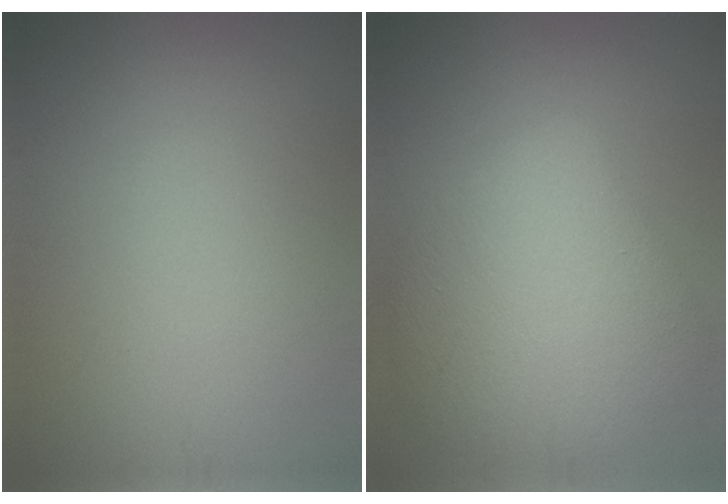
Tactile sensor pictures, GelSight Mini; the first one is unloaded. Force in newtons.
{"total": 7.6, "press": 7.6, "slide": 0.3}